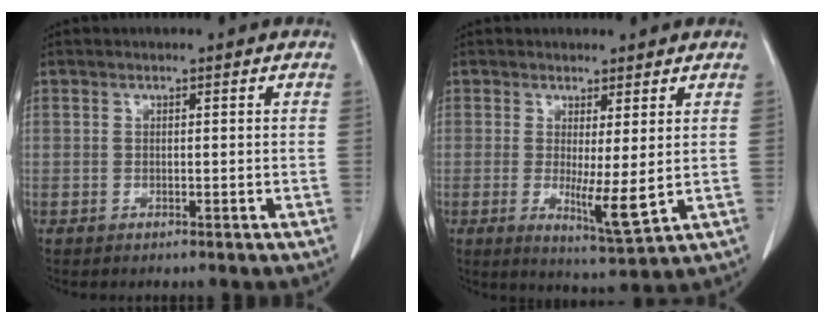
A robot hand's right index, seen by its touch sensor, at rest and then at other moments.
{"total": 5.9, "force": [0.0, 0.5, 5.9], "torque": [-0.107, -0.024, 0.007]}